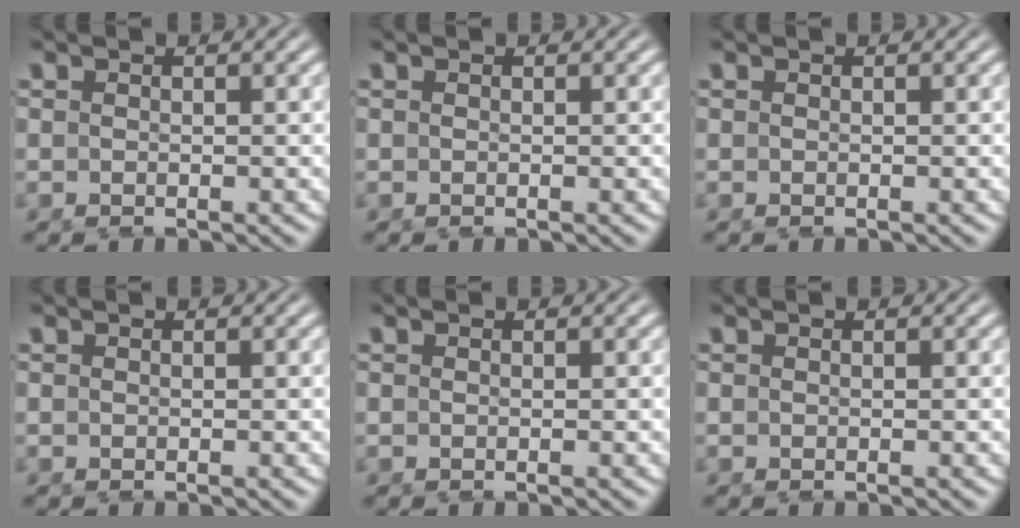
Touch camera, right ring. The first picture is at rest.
{"total": 0.0}
{"total": 0.0}
{"total": 0.0}
{"total": 0.0}
{"total": 0.0}